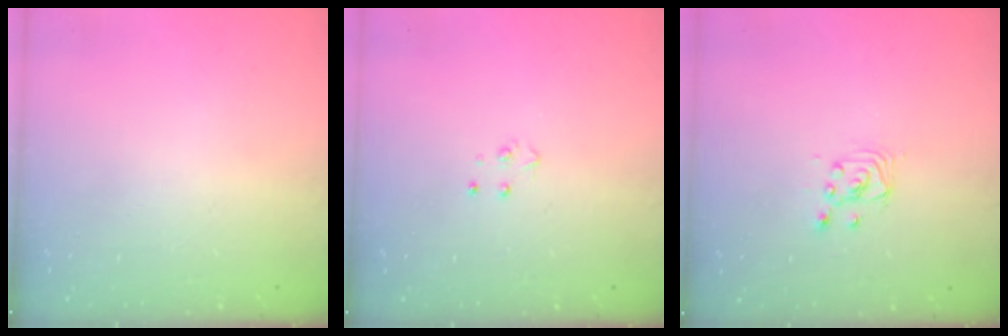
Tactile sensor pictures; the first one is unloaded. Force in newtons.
{"total": 3.6, "press": 3.6, "slide": 0.4}
{"total": 2.5, "press": 2.5, "slide": 0.2}